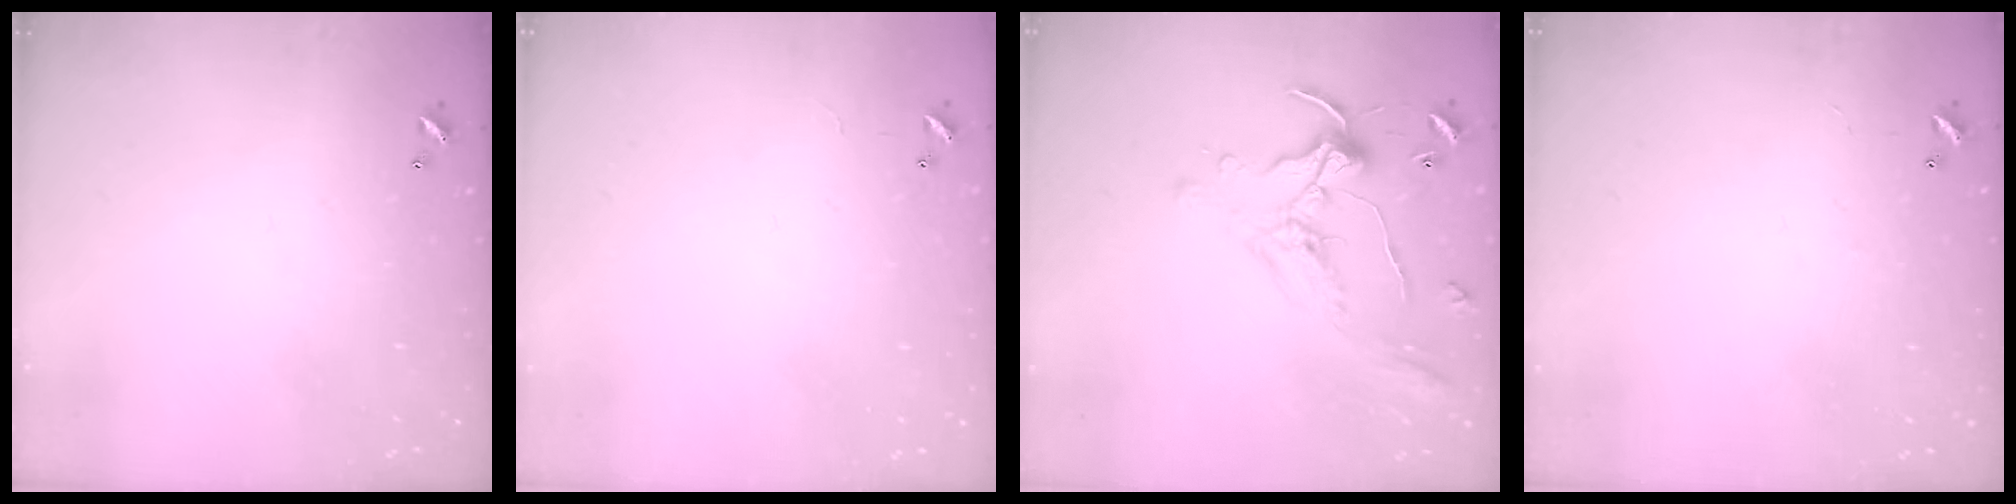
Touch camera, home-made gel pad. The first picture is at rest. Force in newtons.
{"total": 9.3, "press": 9.3, "slide": 0.3}
{"total": 0.7, "press": 0.5, "slide": 0.4}
{"total": 4.0, "press": 3.9, "slide": 0.3}